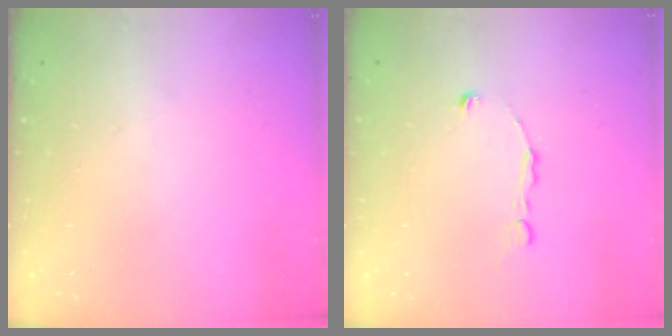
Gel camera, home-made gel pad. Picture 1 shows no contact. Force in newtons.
{"total": 1.9, "press": 1.9, "slide": 0.2}